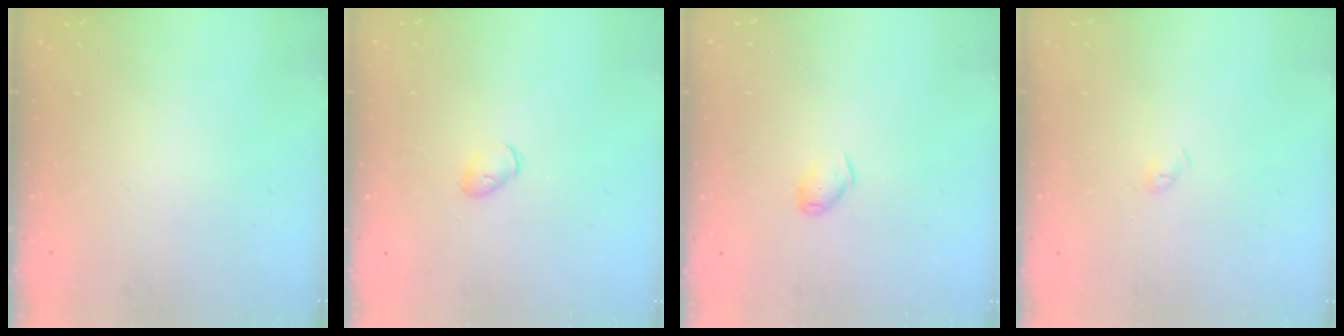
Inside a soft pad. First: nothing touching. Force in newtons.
{"total": 4.6, "press": 4.5, "slide": 1.1}
{"total": 5.6, "press": 5.5, "slide": 0.7}
{"total": 2.6, "press": 2.5, "slide": 0.4}